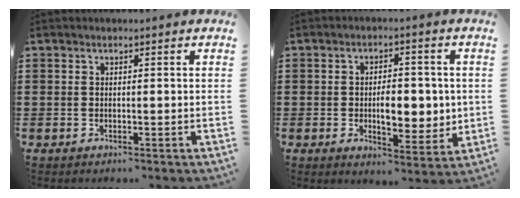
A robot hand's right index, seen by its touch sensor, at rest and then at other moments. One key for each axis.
{"total": 6.7, "fx": -0.2, "fy": 3.6, "fz": 5.6, "tx": -0.076, "ty": -0.004, "tz": -0.012}